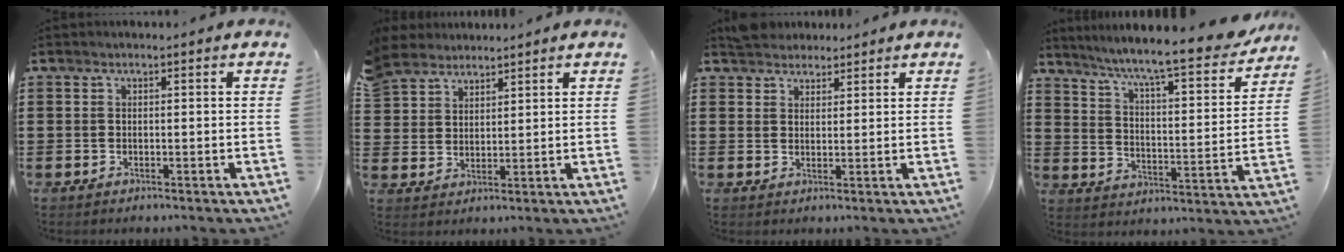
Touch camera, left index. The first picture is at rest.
{"total": 4.8, "force": [4.2, 2.4, -0.2], "torque": [-0.022, -0.009, 0.080]}
{"total": 3.2, "force": [2.9, 1.4, -0.2], "torque": [-0.007, 0.005, 0.058]}
{"total": 8.4, "force": [7.4, -0.5, 4.0], "torque": [-0.100, -0.055, 0.117]}